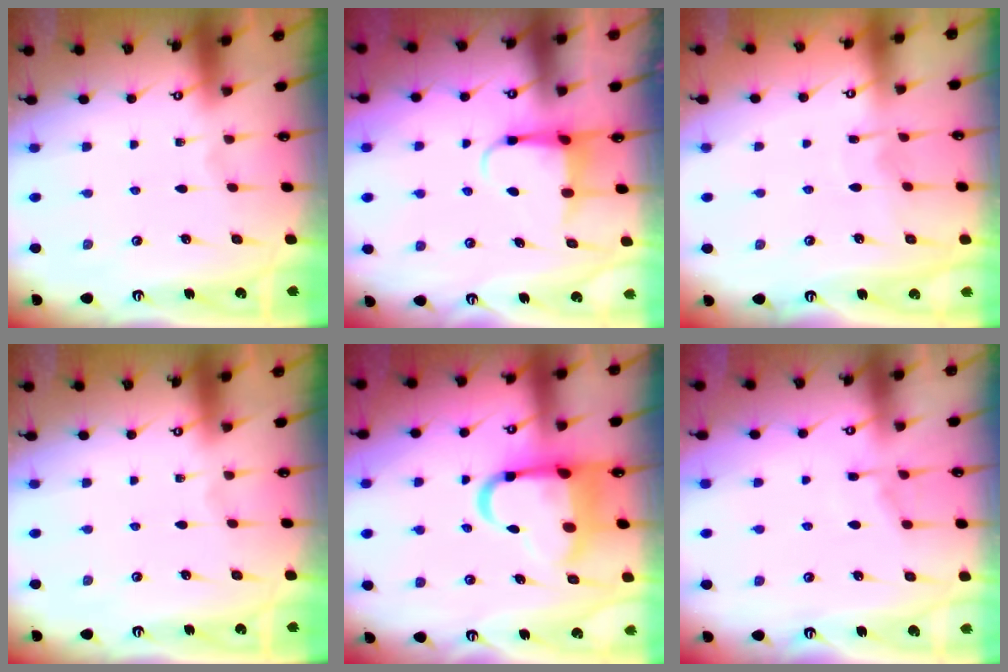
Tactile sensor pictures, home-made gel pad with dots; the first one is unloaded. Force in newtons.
{"total": 4.4, "press": 4.4, "slide": 0.2}
{"total": 3.9, "press": 3.9, "slide": 0.2}
{"total": 0.0}
{"total": 13.3, "press": 12.9, "slide": 3.0}
{"total": 5.2, "press": 5.1, "slide": 0.7}